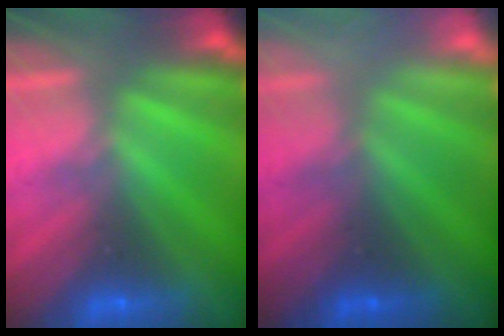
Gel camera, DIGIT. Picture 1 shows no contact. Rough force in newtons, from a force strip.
{"total": 2.9}